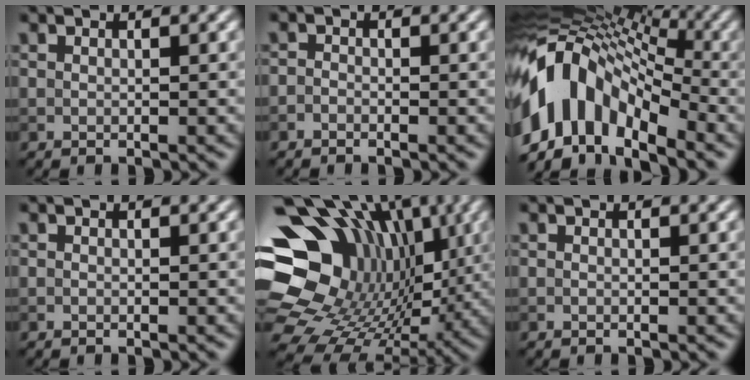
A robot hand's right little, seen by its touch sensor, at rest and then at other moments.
{"total": 0.7, "force": [-0.6, 0.4, 0.2], "torque": [-0.002, -0.001, -0.016]}
{"total": 13.5, "force": [-4.2, 8.3, 9.8], "torque": [-0.180, 0.014, -0.092]}
{"total": 0.0}
{"total": 19.9, "force": [2.8, 15.9, 11.5], "torque": [-0.218, -0.002, 0.076]}
{"total": 0.0}